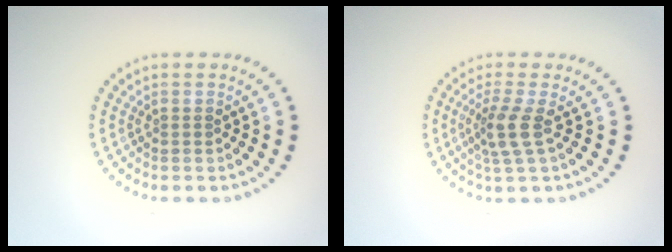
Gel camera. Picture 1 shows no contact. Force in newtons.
{"total": 2.6, "press": 1.9, "slide": 1.7}